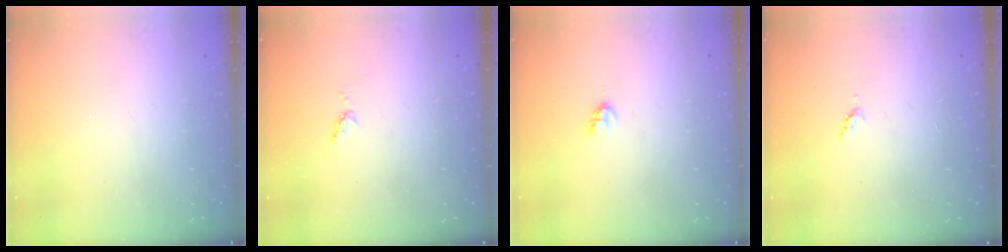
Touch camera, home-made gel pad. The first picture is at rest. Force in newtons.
{"total": 4.4, "press": 4.3, "slide": 0.6}
{"total": 2.2, "press": 2.2, "slide": 0.2}
{"total": 3.0, "press": 2.9, "slide": 0.5}